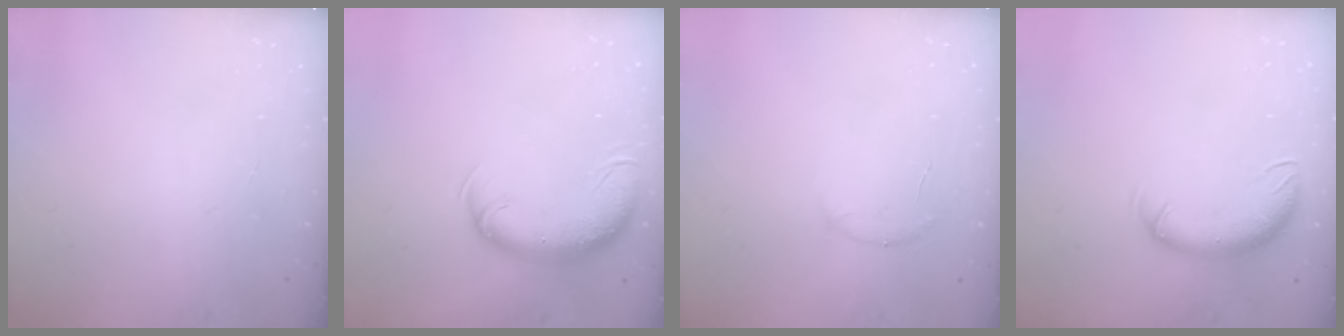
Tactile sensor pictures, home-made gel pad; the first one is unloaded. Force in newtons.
{"total": 13.3, "press": 12.9, "slide": 3.5}
{"total": 6.3, "press": 6.1, "slide": 1.8}
{"total": 10.1, "press": 9.8, "slide": 2.5}